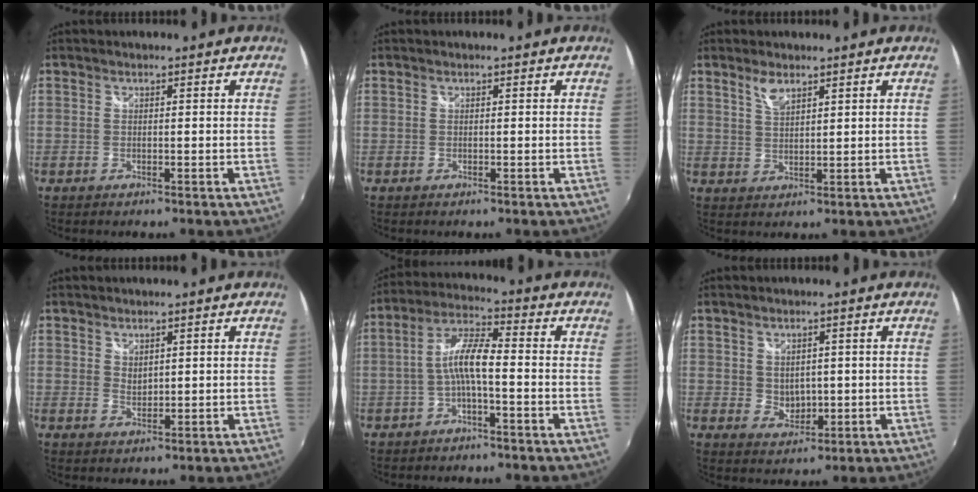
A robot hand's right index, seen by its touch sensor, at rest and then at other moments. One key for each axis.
{"total": 0.0}
{"total": 3.4, "fx": 2.4, "fy": 1.1, "fz": 2.1, "tx": -0.038, "ty": 0.000, "tz": 0.043}
{"total": 1.8, "fx": 1.3, "fy": 1.0, "fz": 0.6, "tx": -0.007, "ty": -0.001, "tz": 0.025}
{"total": 6.6, "fx": -2.0, "fy": 1.2, "fz": 6.1, "tx": -0.133, "ty": 0.016, "tz": -0.037}
{"total": 3.3, "fx": 0.9, "fy": 2.8, "fz": 1.4, "tx": -0.018, "ty": -0.002, "tz": 0.024}